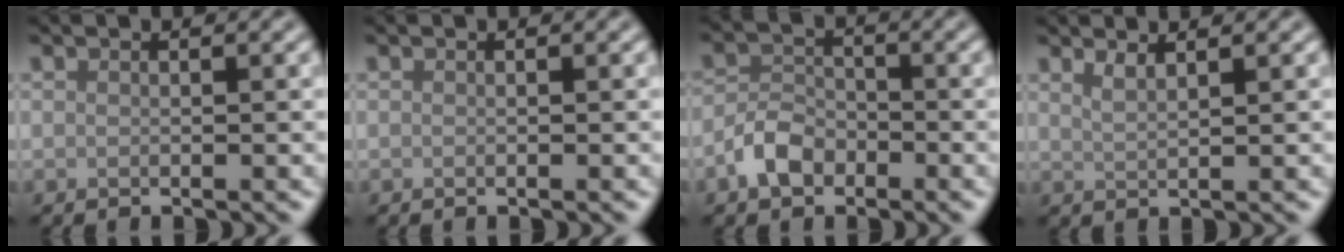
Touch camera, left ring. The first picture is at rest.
{"total": 0.0}
{"total": 3.2, "force": [-1.8, 2.1, 1.6], "torque": [-0.025, 0.009, -0.043]}
{"total": 1.6, "force": [1.2, 0.5, 0.9], "torque": [-0.009, 0.001, 0.020]}